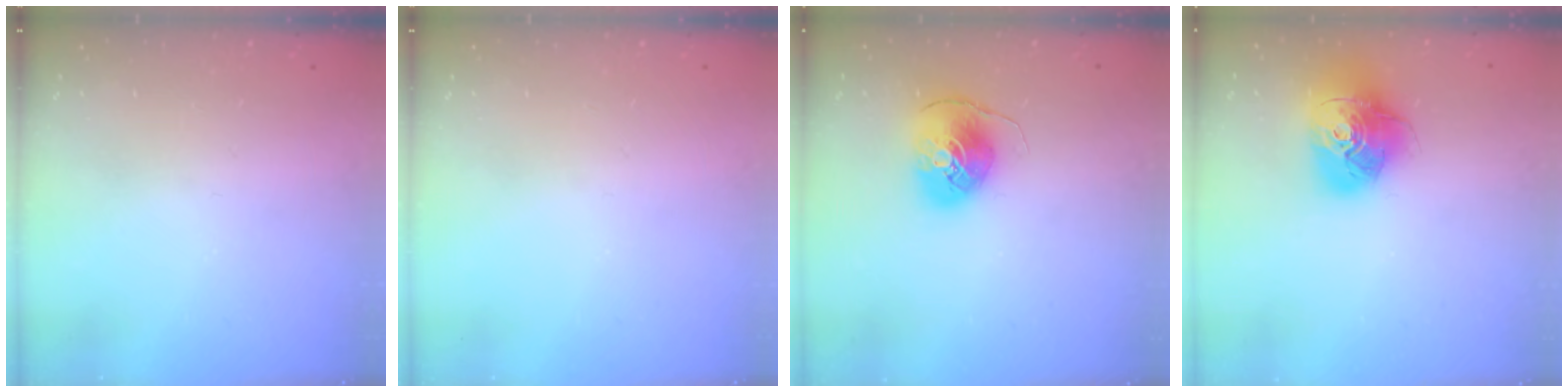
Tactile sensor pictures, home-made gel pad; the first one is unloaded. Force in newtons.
{"total": 0.0}
{"total": 8.1, "press": 8.0, "slide": 1.2}
{"total": 17.1, "press": 17.0, "slide": 2.2}